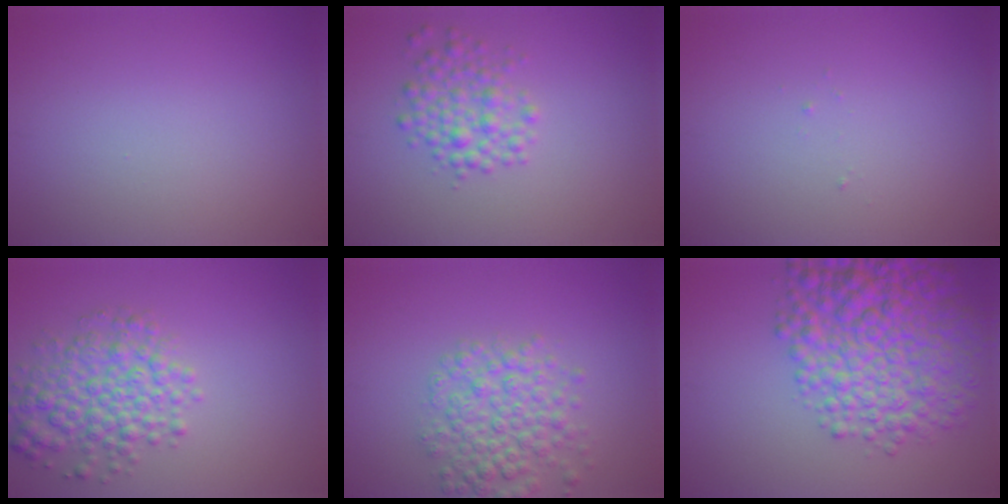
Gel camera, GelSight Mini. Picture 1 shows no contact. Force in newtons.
{"total": 3.1, "press": 3.1, "slide": 0.1}
{"total": 0.0}
{"total": 4.9, "press": 4.9, "slide": 0.1}
{"total": 4.8, "press": 4.8, "slide": 0.2}
{"total": 9.7, "press": 9.7, "slide": 0.3}